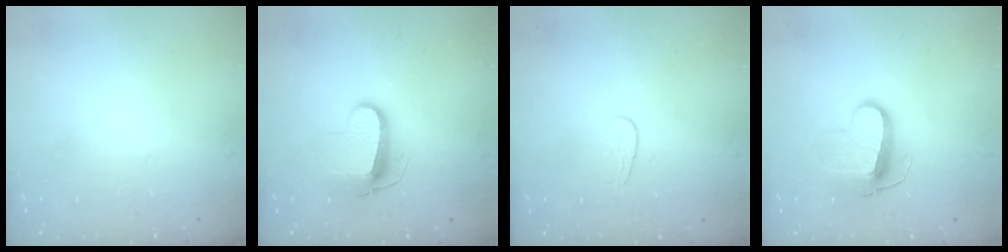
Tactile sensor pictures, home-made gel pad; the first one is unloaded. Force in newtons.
{"total": 9.5, "press": 9.5, "slide": 0.2}
{"total": 4.0, "press": 4.0, "slide": 0.3}
{"total": 10.3, "press": 10.3, "slide": 0.4}